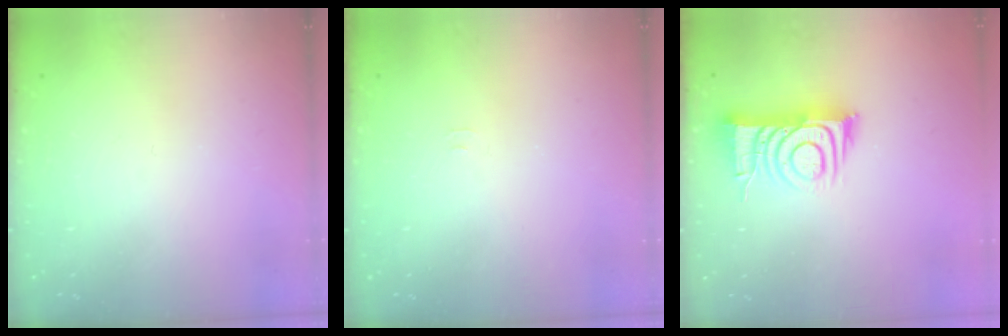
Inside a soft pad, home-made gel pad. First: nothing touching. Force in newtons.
{"total": 3.4, "press": 3.4, "slide": 0.3}
{"total": 10.5, "press": 10.4, "slide": 1.3}